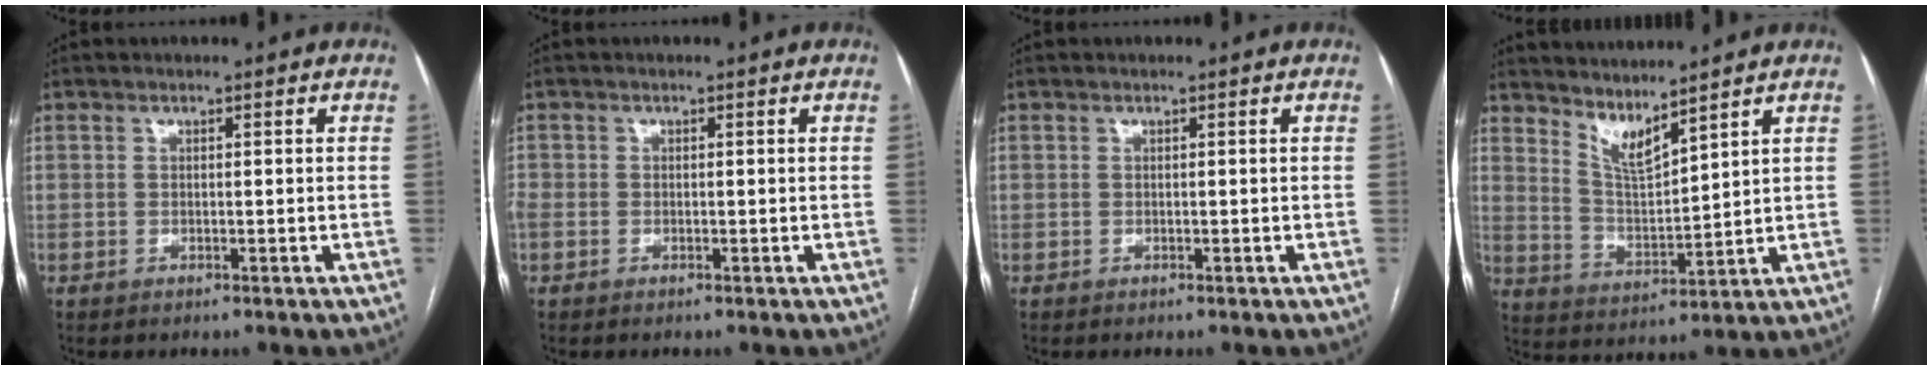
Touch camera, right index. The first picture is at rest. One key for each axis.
{"total": 1.6, "fx": -0.5, "fy": 1.3, "fz": 0.8, "tx": -0.032, "ty": 0.006, "tz": -0.011}
{"total": 0.0}
{"total": 6.1, "fx": 5.4, "fy": 0.4, "fz": 2.8, "tx": -0.063, "ty": -0.013, "tz": 0.115}